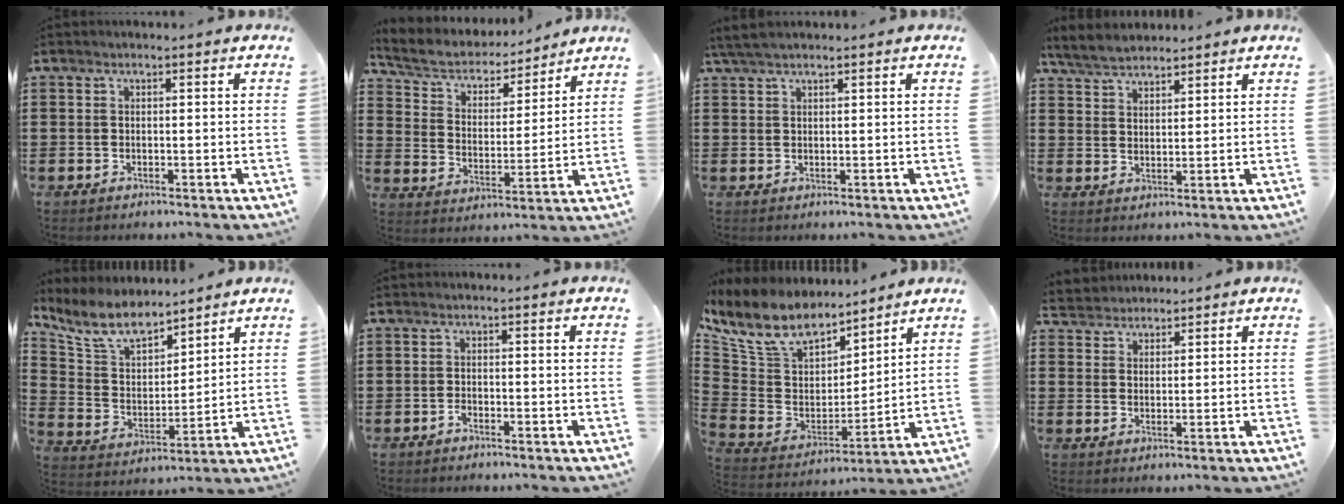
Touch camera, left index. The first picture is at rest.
{"total": 5.6, "force": [5.1, 1.7, 1.5], "torque": [-0.057, -0.032, 0.084]}
{"total": 2.6, "force": [2.1, 0.5, 1.5], "torque": [-0.033, 0.005, 0.040]}
{"total": 4.6, "force": [4.2, 1.4, 1.2], "torque": [-0.039, -0.004, 0.079]}
{"total": 9.6, "force": [8.2, 3.1, 3.8], "torque": [-0.110, -0.035, 0.151]}
{"total": 0.8, "force": [-0.6, 0.2, 0.4], "torque": [-0.013, -0.002, -0.012]}
{"total": 10.6, "force": [9.0, 4.3, 3.3], "torque": [-0.114, -0.056, 0.166]}
{"total": 2.9, "force": [2.7, 0.9, -0.8], "torque": [0.003, -0.002, 0.050]}